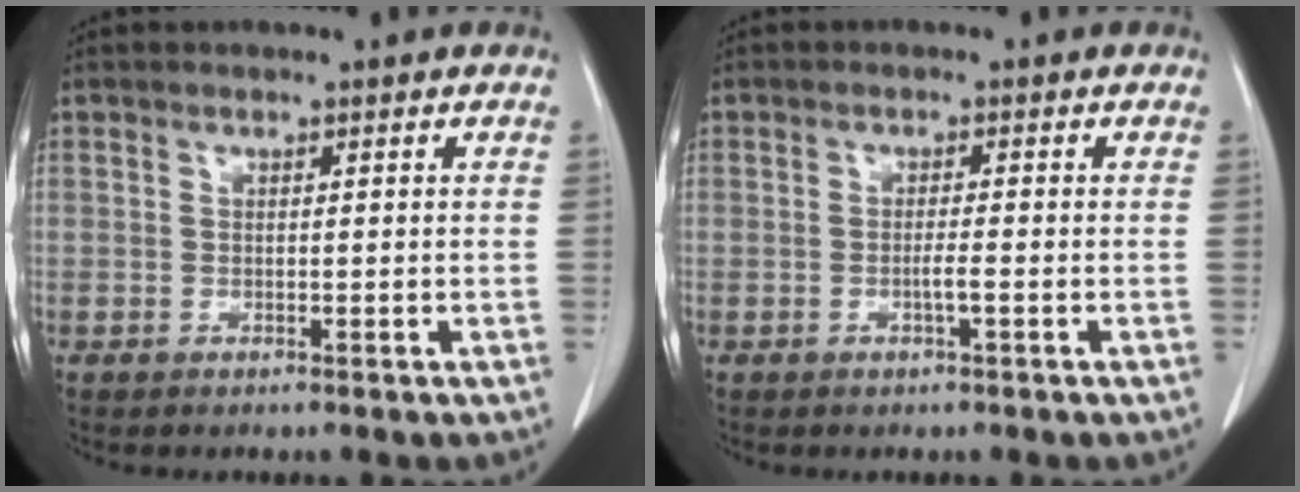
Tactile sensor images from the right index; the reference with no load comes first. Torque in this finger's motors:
{"motor_torque": [0.25, -0.20, 0.11, 0.04]}